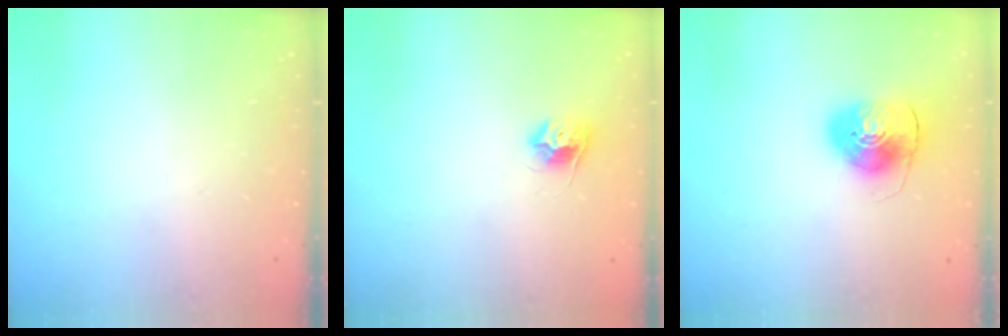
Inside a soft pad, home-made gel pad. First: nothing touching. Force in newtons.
{"total": 8.3, "press": 8.2, "slide": 0.6}
{"total": 8.9, "press": 8.7, "slide": 1.5}